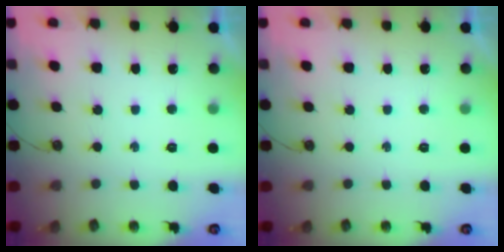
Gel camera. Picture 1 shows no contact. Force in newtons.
{"total": 0.0}